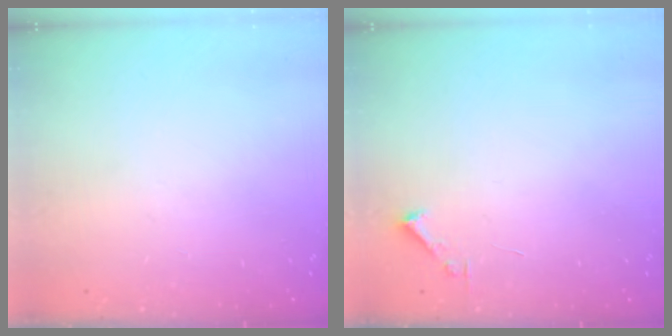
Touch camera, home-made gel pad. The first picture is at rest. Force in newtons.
{"total": 1.7, "press": 1.7, "slide": 0.2}